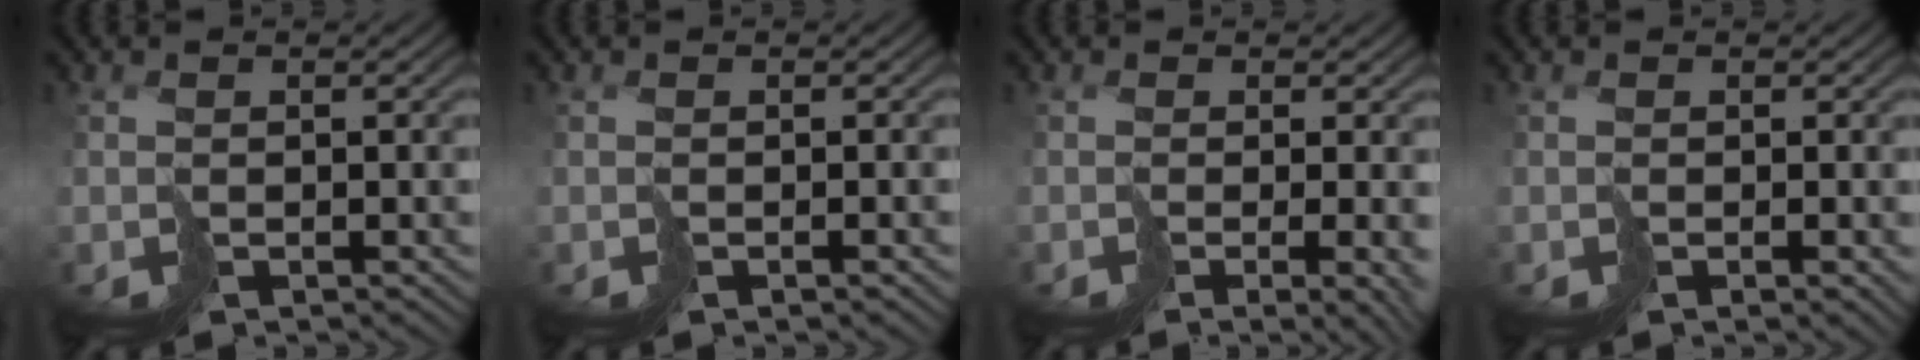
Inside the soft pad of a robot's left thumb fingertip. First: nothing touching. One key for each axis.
{"total": 0.9, "fx": -0.4, "fy": 0.0, "fz": 0.8, "tx": -0.013, "ty": 0.001, "tz": -0.010}
{"total": 5.9, "fx": -1.7, "fy": 1.8, "fz": 5.3, "tx": -0.062, "ty": -0.011, "tz": -0.017}
{"total": 1.6, "fx": -0.4, "fy": 0.2, "fz": 1.5, "tx": -0.026, "ty": -0.003, "tz": -0.008}